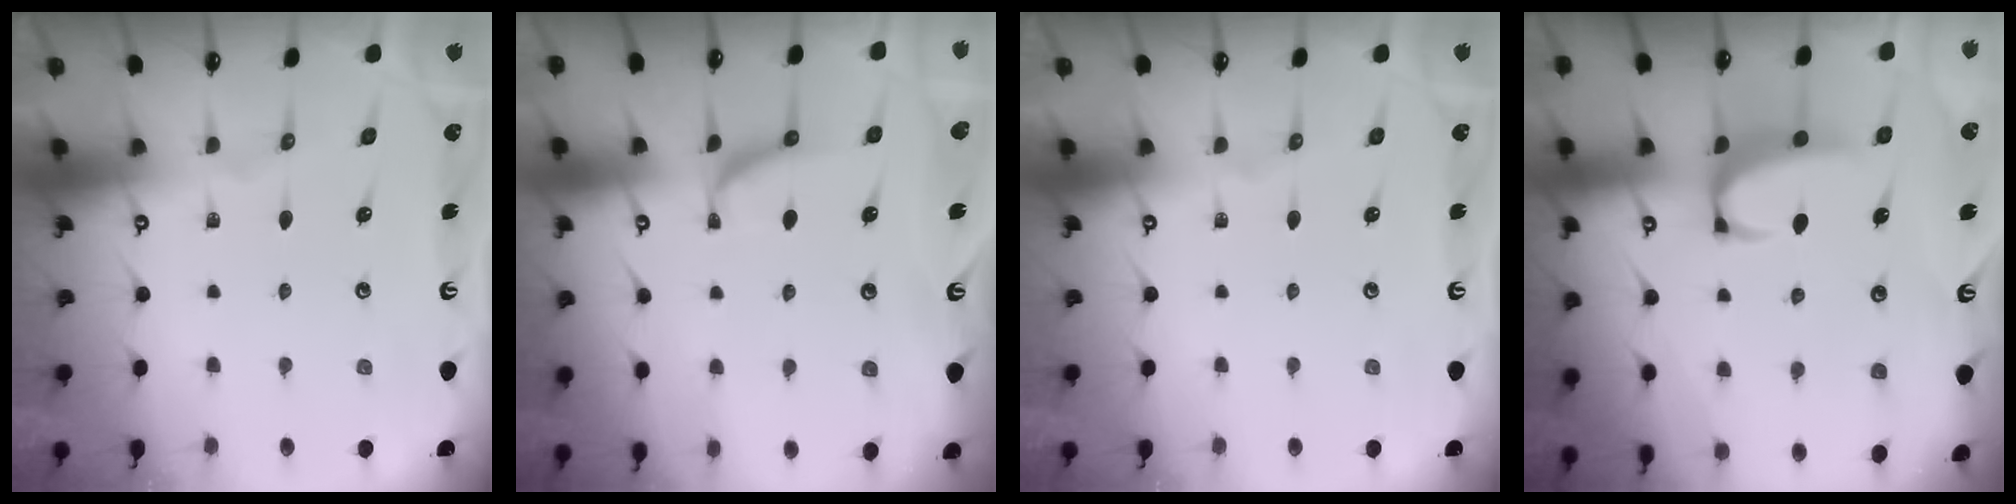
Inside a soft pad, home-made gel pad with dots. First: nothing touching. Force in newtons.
{"total": 1.2, "press": 1.2, "slide": 0.4}
{"total": 0.0}
{"total": 2.4, "press": 2.3, "slide": 0.7}